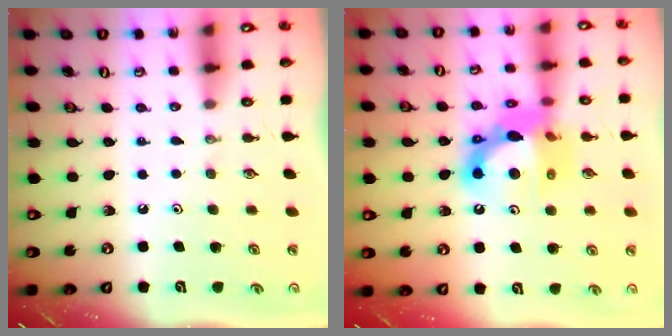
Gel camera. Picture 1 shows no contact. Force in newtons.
{"total": 15.0, "press": 14.9, "slide": 1.9}